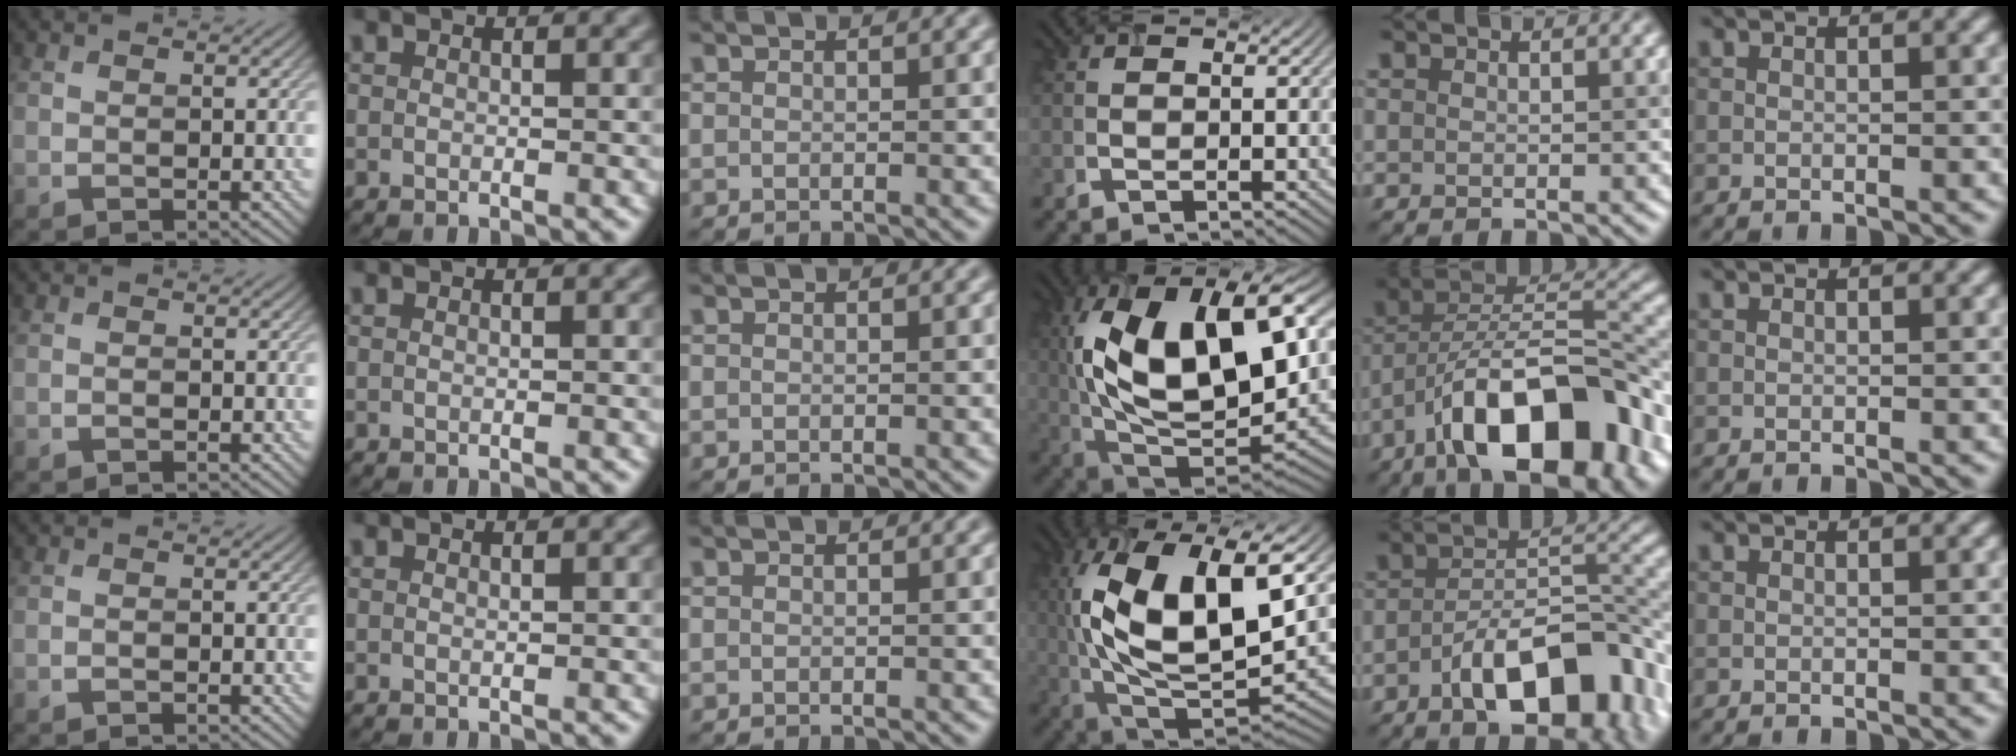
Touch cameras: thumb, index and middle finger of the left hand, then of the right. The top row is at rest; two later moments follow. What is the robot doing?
{"motion": "extract", "object": "airpods case & airpods"}